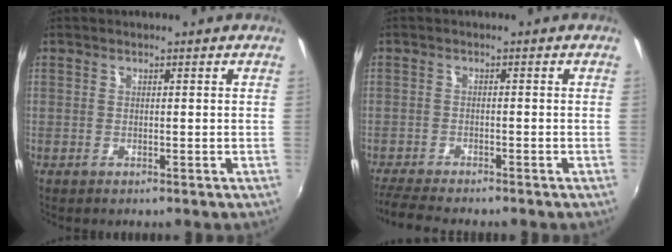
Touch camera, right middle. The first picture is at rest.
{"total": 6.1, "force": [-5.6, 0.6, 2.5], "torque": [-0.071, -0.021, -0.096]}